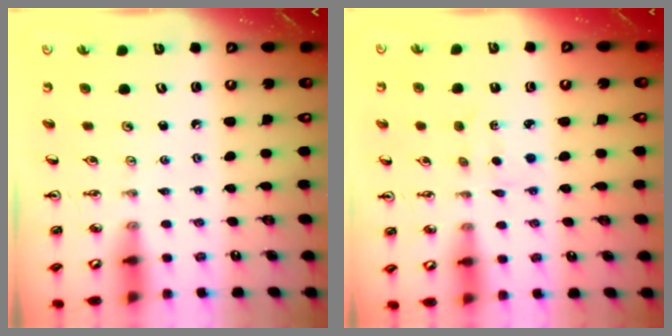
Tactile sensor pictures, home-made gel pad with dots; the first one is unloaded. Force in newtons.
{"total": 1.5, "press": 1.4, "slide": 0.4}